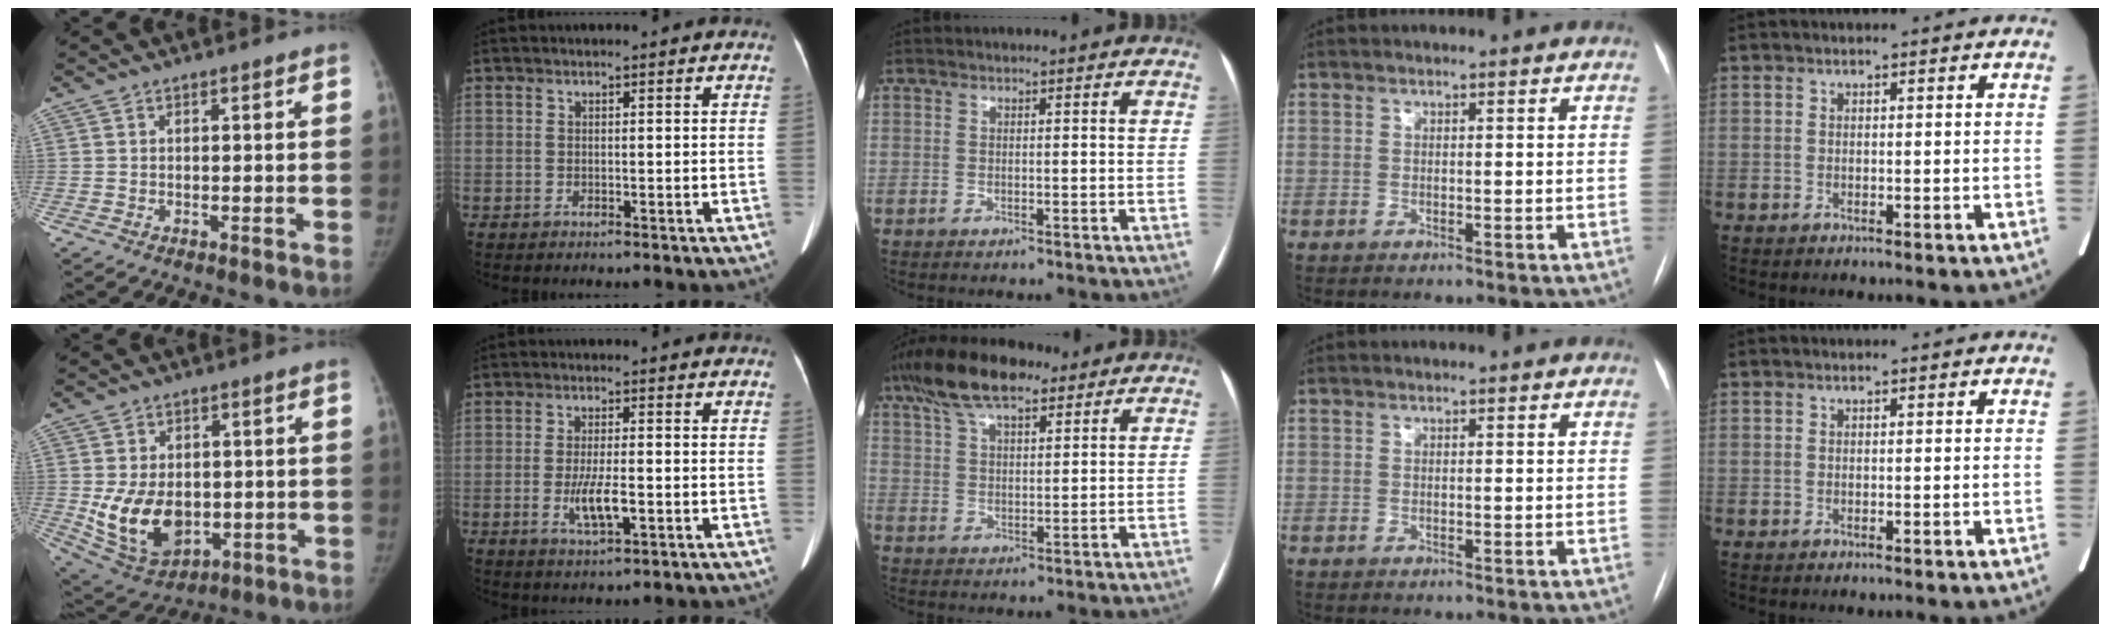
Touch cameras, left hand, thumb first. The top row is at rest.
{"thumb": {"total": 14.1, "force": [-1.3, 9.9, 9.9], "torque": [-0.144, -0.009, 0.007]}, "index": {"total": 4.8, "force": [-1.2, 0.9, 4.6], "torque": [-0.094, -0.008, -0.018]}, "middle": {"total": 11.4, "force": [8.1, 3.9, 7.1], "torque": [-0.145, 0.033, 0.145]}}